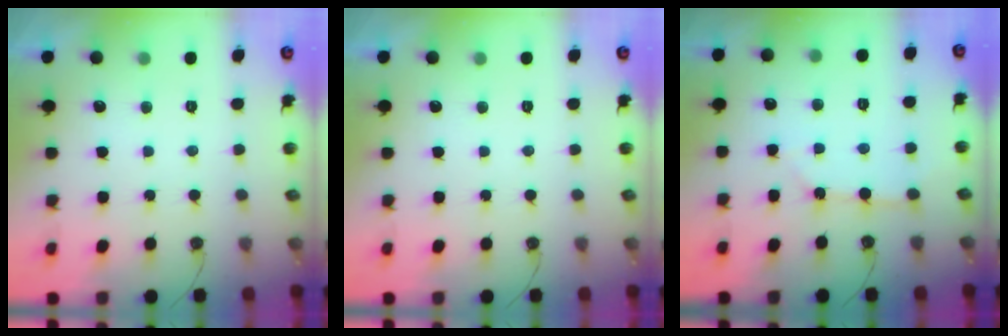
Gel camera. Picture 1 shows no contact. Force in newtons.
{"total": 0.0}
{"total": 2.9, "press": 2.8, "slide": 0.4}